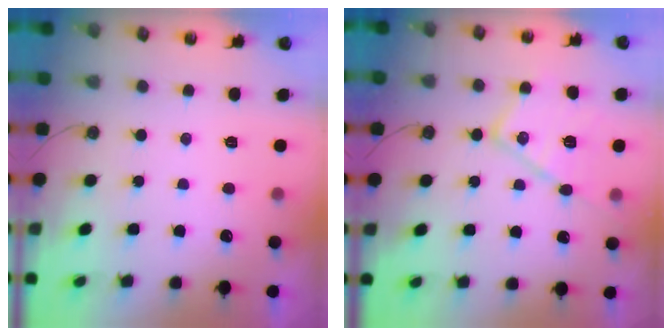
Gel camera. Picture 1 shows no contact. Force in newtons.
{"total": 15.2, "press": 15.2, "slide": 0.7}